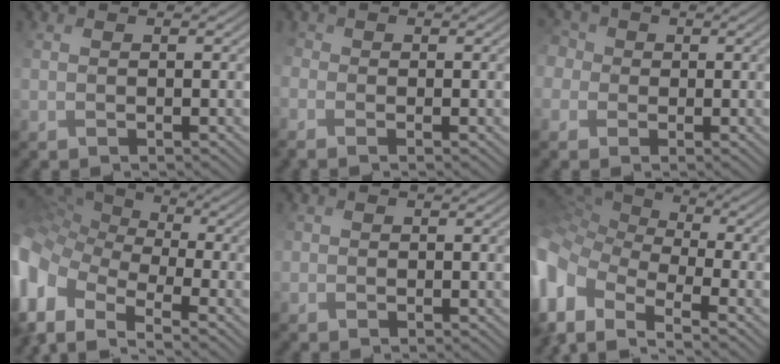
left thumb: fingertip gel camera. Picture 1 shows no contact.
{"total": 2.0, "force": [-1.3, 0.9, 1.2], "torque": [-0.033, -0.007, -0.030]}
{"total": 5.3, "force": [0.5, 4.9, 2.0], "torque": [-0.091, 0.015, -0.020]}
{"total": 14.0, "force": [-3.2, 9.3, 9.9], "torque": [-0.292, -0.025, -0.015]}
{"total": 0.9, "force": [0.3, 0.9, -0.1], "torque": [0.007, 0.000, 0.002]}
{"total": 12.6, "force": [-3.4, 7.8, 9.3], "torque": [-0.271, -0.017, -0.027]}